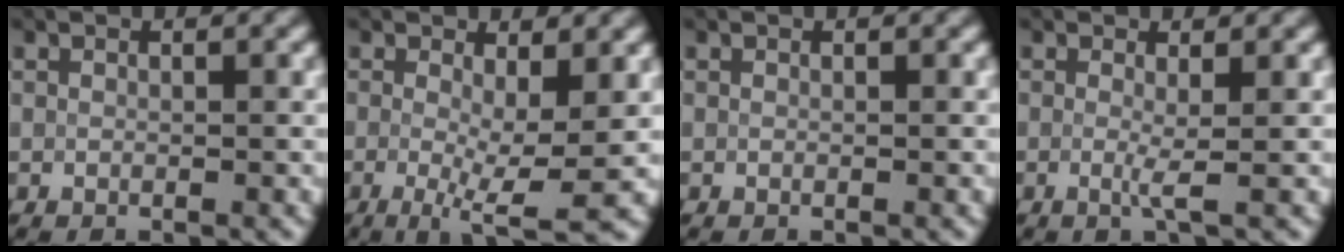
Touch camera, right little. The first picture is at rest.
{"total": 5.2, "force": [-0.6, 1.0, 5.1], "torque": [-0.082, -0.015, -0.010]}
{"total": 0.0}
{"total": 1.4, "force": [-0.1, 0.0, 1.4], "torque": [-0.031, -0.008, -0.005]}